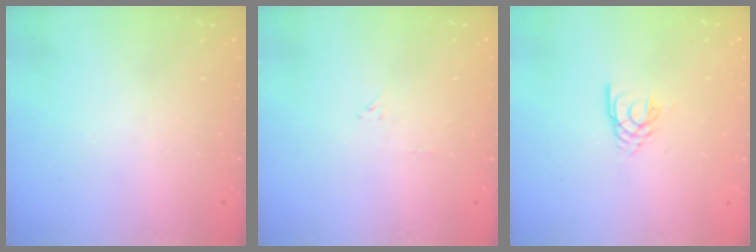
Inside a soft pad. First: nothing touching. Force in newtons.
{"total": 4.7, "press": 4.7, "slide": 0.2}
{"total": 2.9, "press": 2.8, "slide": 0.4}